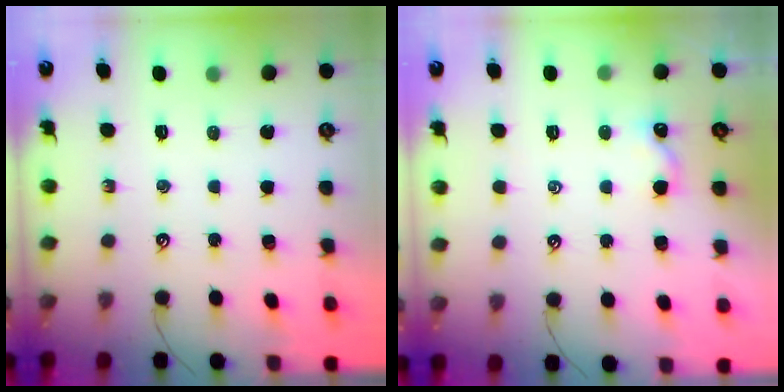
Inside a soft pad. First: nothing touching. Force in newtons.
{"total": 2.1, "press": 2.1, "slide": 0.3}